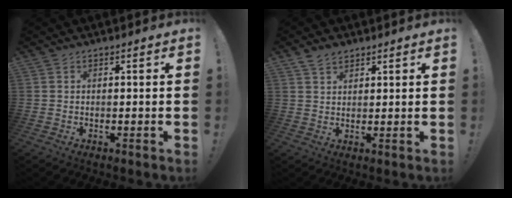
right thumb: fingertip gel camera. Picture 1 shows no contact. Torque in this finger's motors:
{"motor_torque": [-0.37, 0.51, 0.12, -0.04, -0.05]}